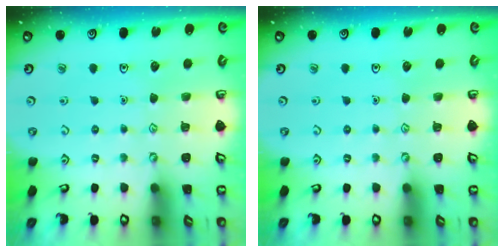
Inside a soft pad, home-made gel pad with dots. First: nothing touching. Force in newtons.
{"total": 0.0}